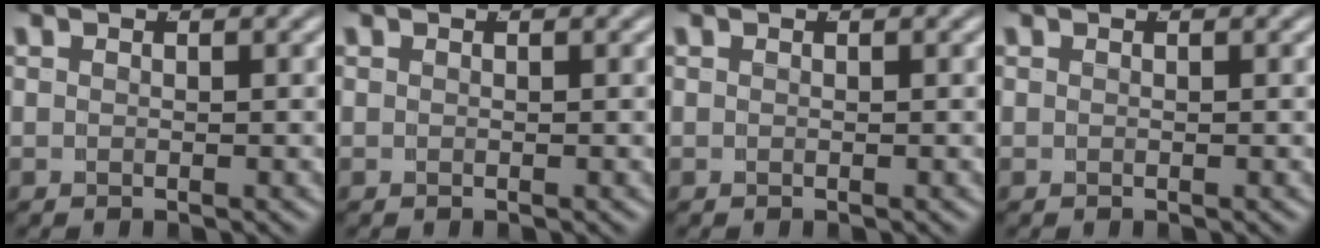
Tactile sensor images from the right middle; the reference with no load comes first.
{"total": 0.0}
{"total": 0.0}
{"total": 0.0}